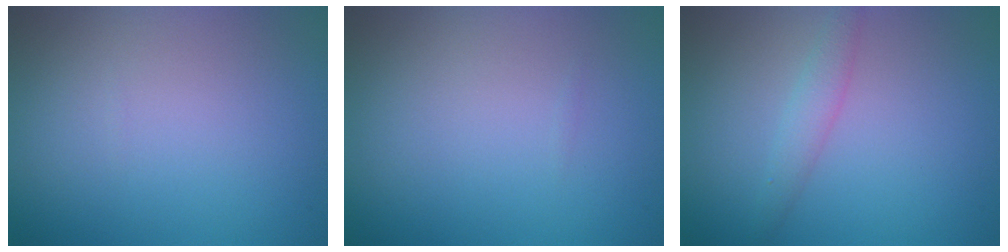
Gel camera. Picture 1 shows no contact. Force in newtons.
{"total": 0.0}
{"total": 1.8, "press": 1.8, "slide": 0.1}